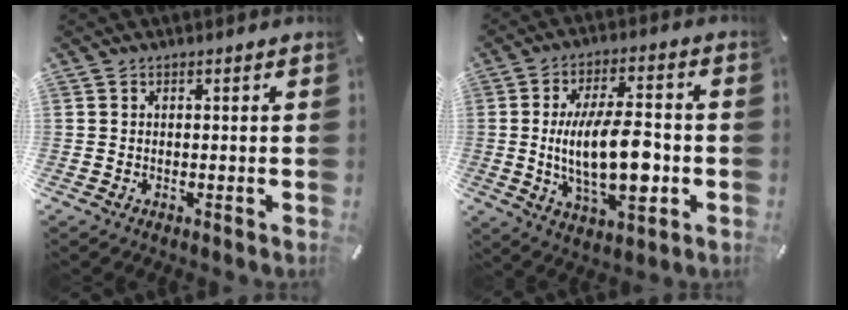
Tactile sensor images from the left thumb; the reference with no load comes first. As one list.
[{"total": 18.0, "force": [-2.0, 7.8, 16.1], "torque": [-0.291, -0.008, -0.036]}]